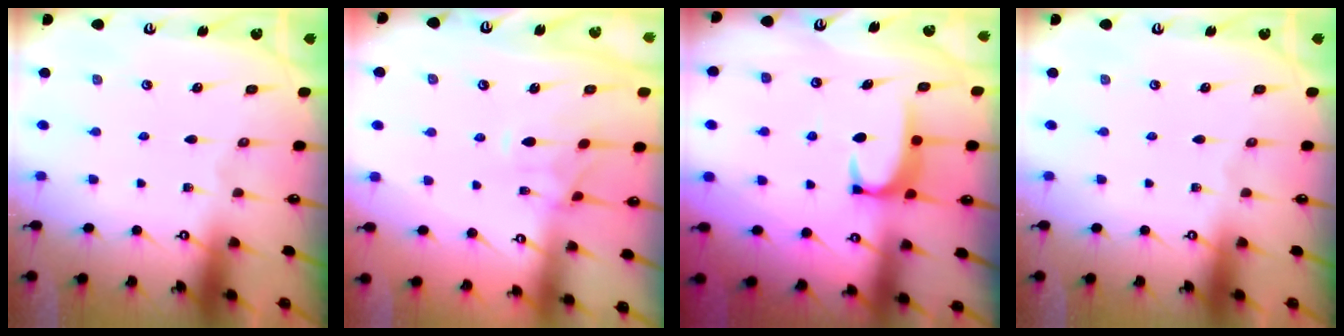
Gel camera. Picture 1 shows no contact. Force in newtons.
{"total": 1.6, "press": 1.3, "slide": 1.0}
{"total": 2.0, "press": 1.9, "slide": 0.5}
{"total": 0.0}